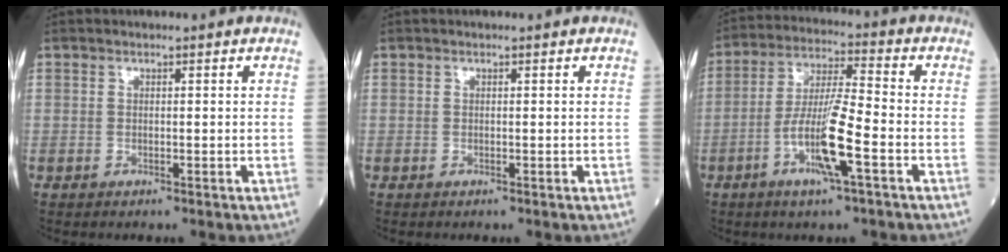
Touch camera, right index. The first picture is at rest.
{"total": 0.0}
{"total": 10.4, "force": [-4.0, 0.4, 9.6], "torque": [-0.190, -0.004, -0.077]}